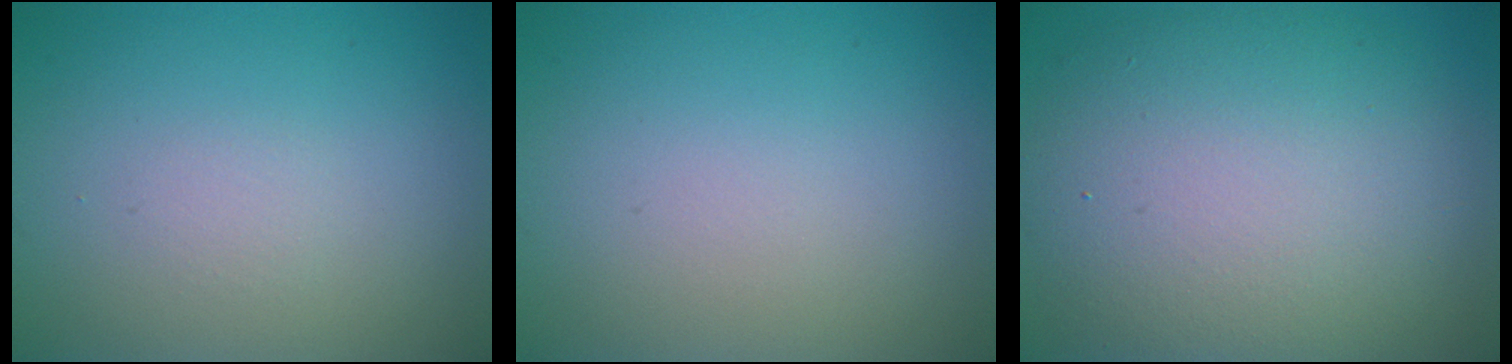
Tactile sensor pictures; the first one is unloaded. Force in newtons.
{"total": 0.0}
{"total": 11.5, "press": 11.4, "slide": 1.2}